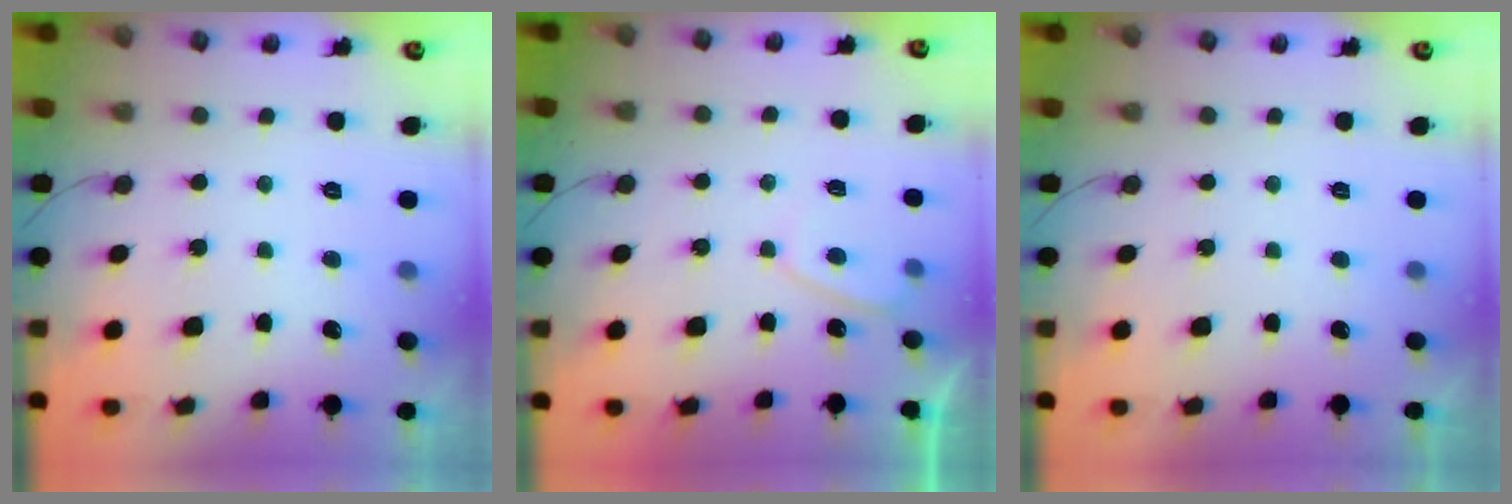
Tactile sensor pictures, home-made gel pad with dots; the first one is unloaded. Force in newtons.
{"total": 2.0, "press": 2.0, "slide": 0.6}
{"total": 2.2, "press": 2.2, "slide": 0.3}